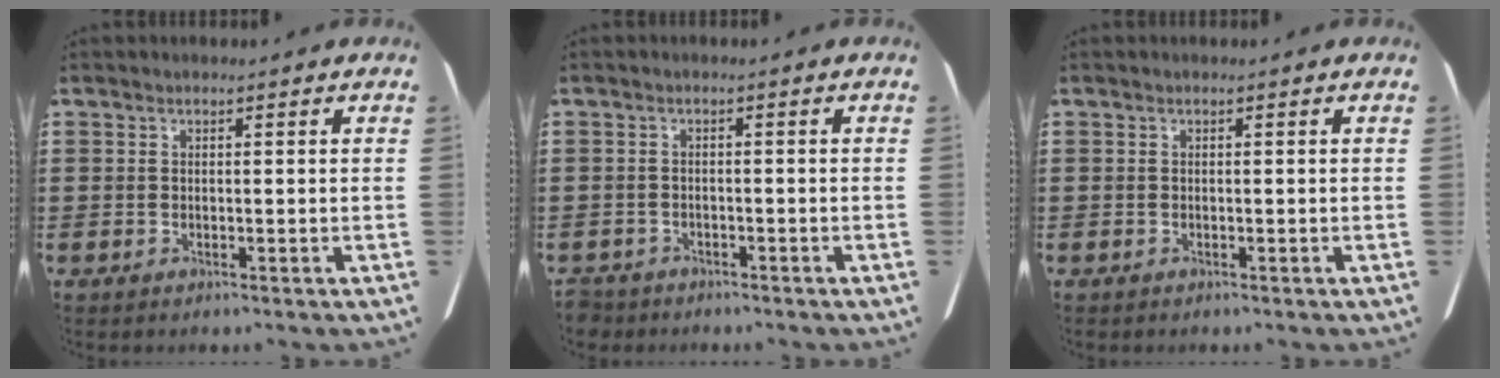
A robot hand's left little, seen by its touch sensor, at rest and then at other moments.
{"total": 1.6, "force": [-1.6, 0.3, 0.1], "torque": [-0.008, -0.001, -0.034]}
{"total": 0.0}